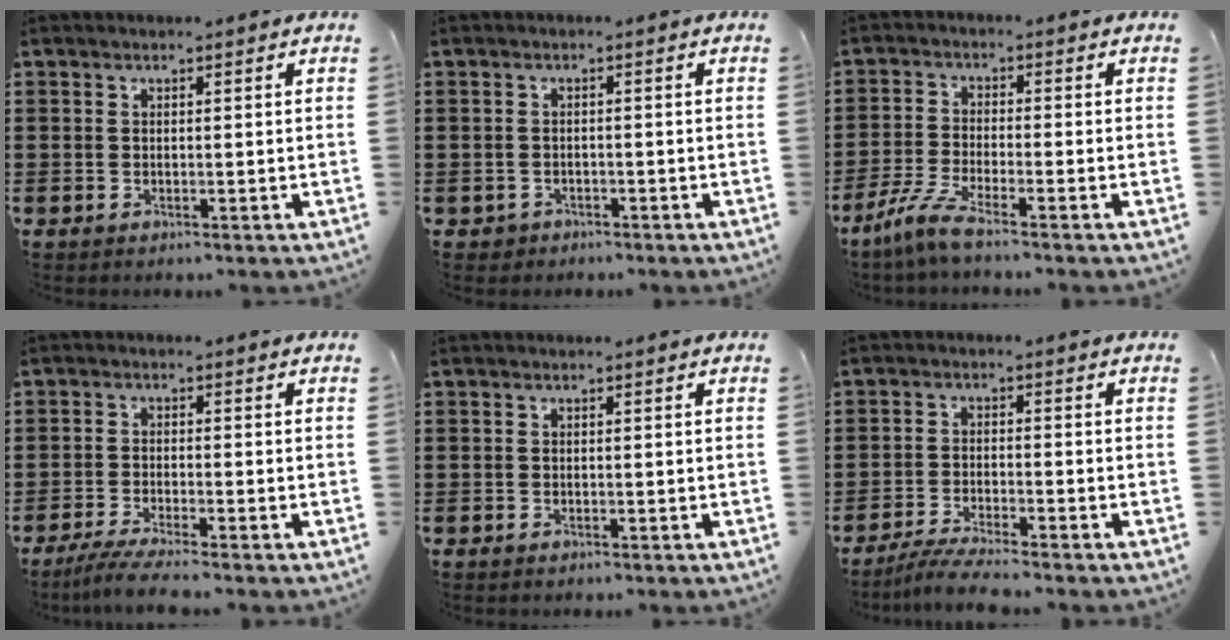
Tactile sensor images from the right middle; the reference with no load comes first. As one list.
[{"total": 1.0, "force": [-0.8, 0.5, 0.0], "torque": [-0.005, -0.001, -0.019]}, {"total": 4.9, "force": [-3.7, 0.0, 3.2], "torque": [-0.088, -0.021, -0.078]}, {"total": 3.3, "force": [-2.8, -0.4, 1.7], "torque": [-0.044, -0.014, -0.057]}, {"total": 0.0}, {"total": 4.1, "force": [-3.8, -0.3, 1.5], "torque": [-0.034, -0.012, -0.072]}]